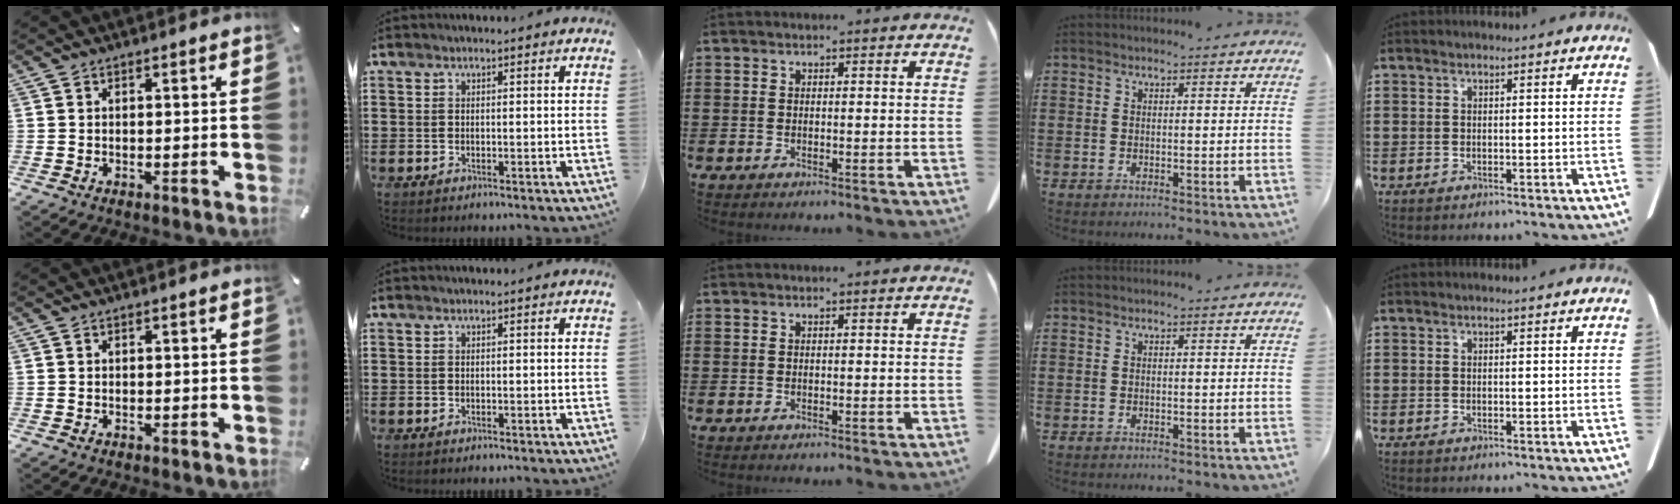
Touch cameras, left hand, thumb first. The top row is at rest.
{}